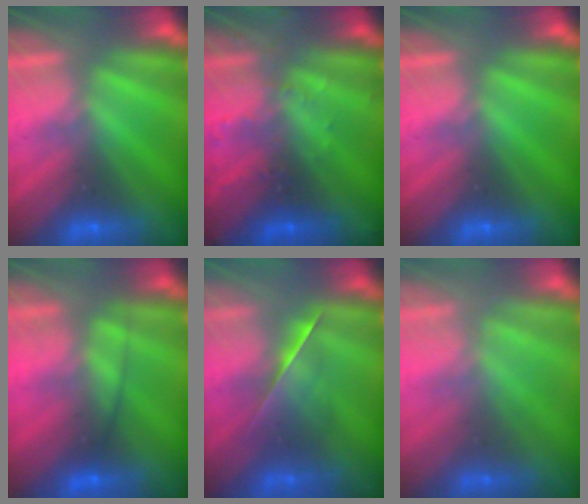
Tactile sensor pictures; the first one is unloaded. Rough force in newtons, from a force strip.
{"total": 2.9}
{"total": 0.0}
{"total": 2.3}
{"total": 2.1}
{"total": 2.3}